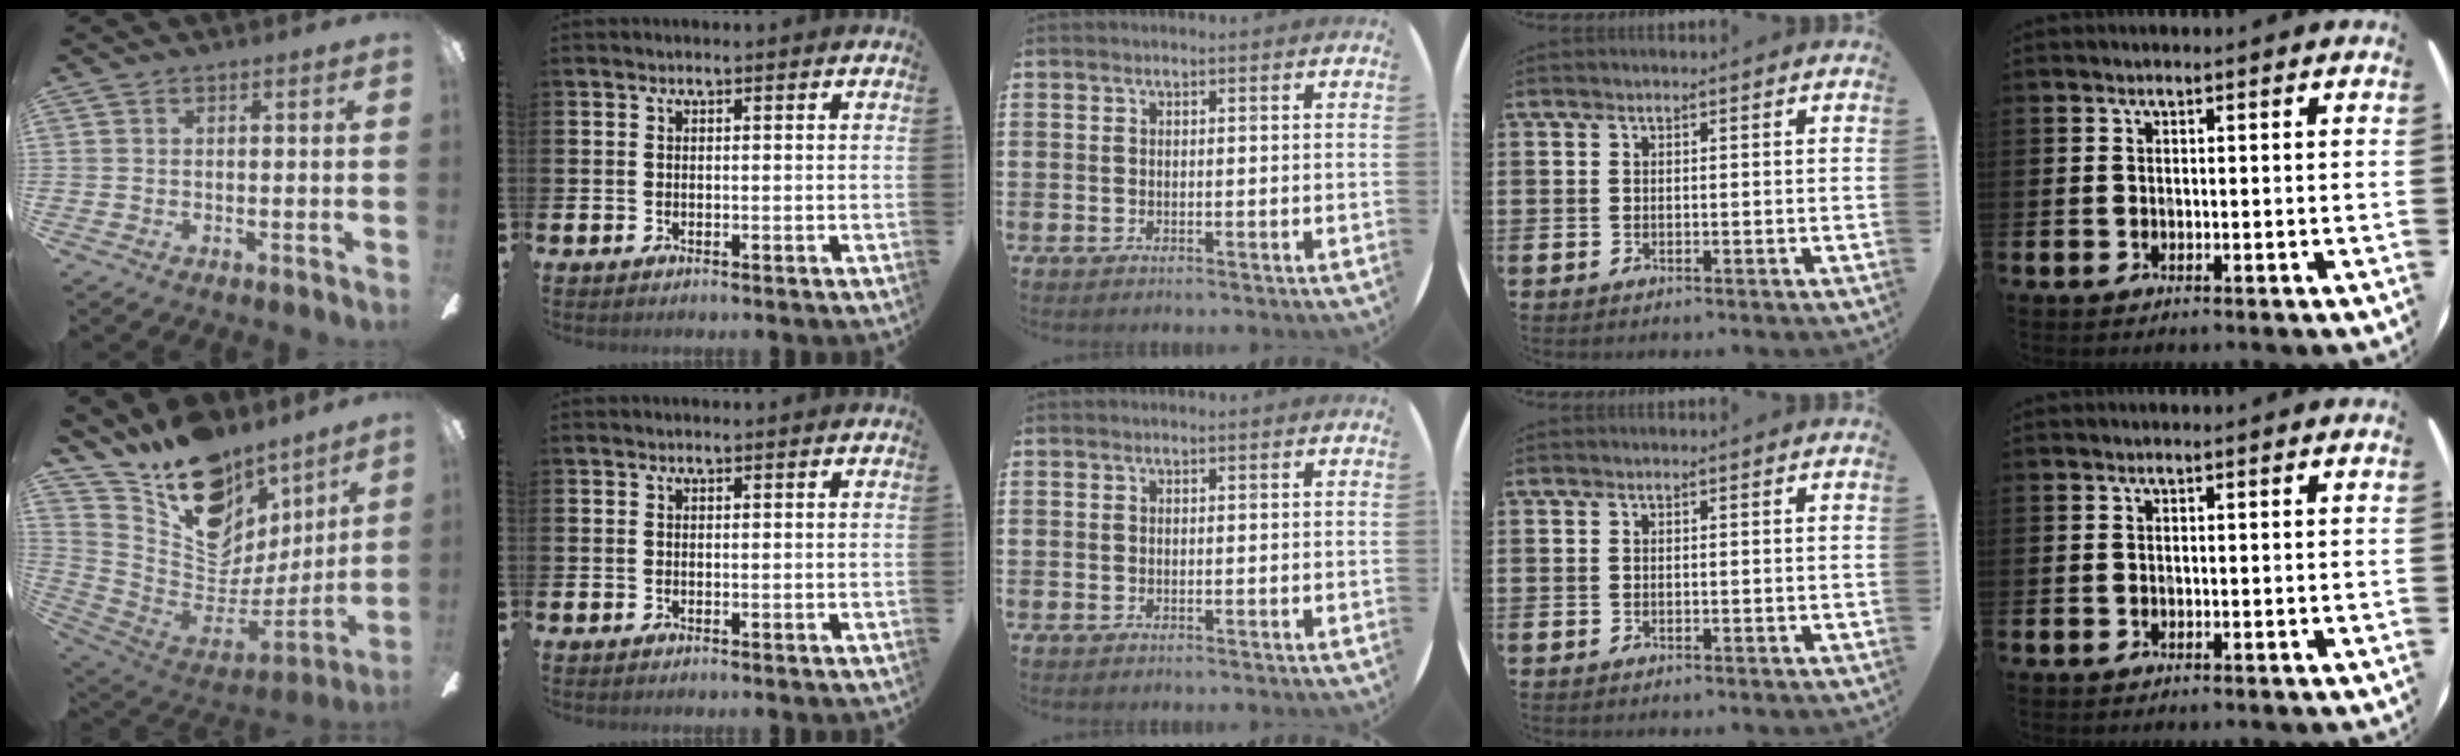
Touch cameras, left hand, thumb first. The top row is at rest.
{"thumb": {"total": 18.3, "force": [12.6, 11.4, 6.8], "torque": [-0.116, -0.105, 0.242]}}